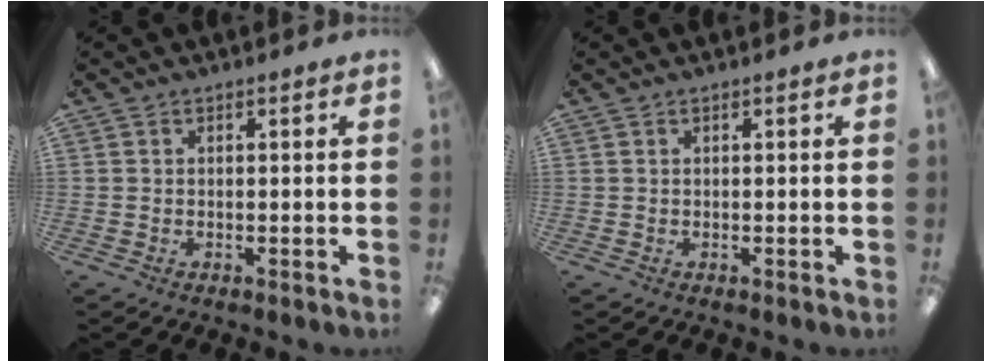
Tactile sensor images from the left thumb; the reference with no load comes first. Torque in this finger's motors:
{"motor_torque": [0.00, 0.00, 0.10, -0.10, 0.00]}